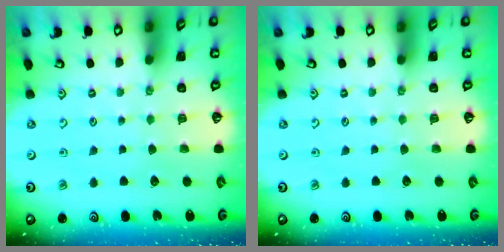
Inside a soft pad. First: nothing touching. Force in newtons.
{"total": 0.0}